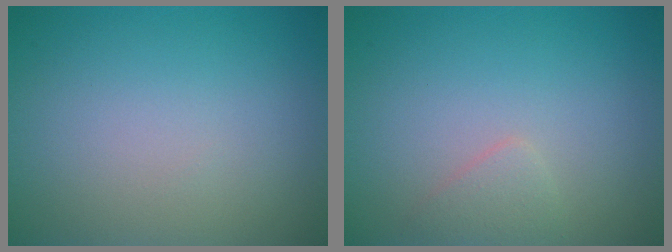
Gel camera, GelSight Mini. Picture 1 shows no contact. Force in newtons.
{"total": 1.2, "press": 1.2, "slide": 0.1}